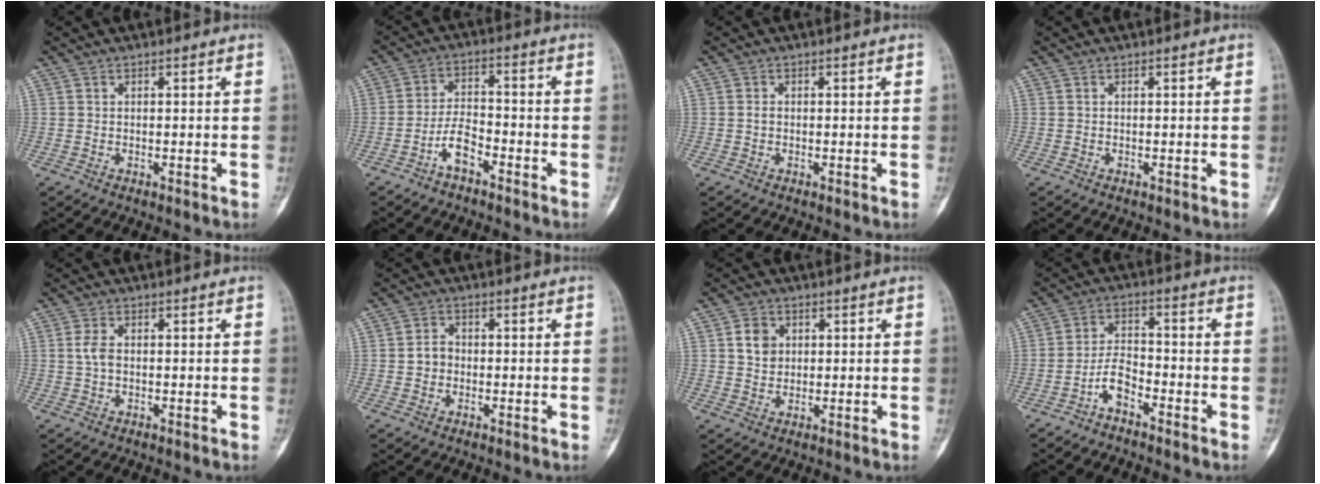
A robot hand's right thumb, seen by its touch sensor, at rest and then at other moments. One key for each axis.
{"total": 5.5, "fx": -3.5, "fy": 2.4, "fz": 3.6, "tx": -0.064, "ty": 0.032, "tz": -0.068}
{"total": 0.8, "fx": -0.1, "fy": 0.6, "fz": 0.5, "tx": -0.008, "ty": 0.002, "tz": -0.005}
{"total": 0.0}
{"total": 2.5, "fx": 0.1, "fy": 1.4, "fz": 2.1, "tx": -0.045, "ty": 0.004, "tz": -0.001}
{"total": 2.9, "fx": -0.4, "fy": 2.5, "fz": 1.5, "tx": -0.017, "ty": 0.012, "tz": -0.014}
{"total": 4.4, "fx": 1.2, "fy": 3.7, "fz": 2.2, "tx": -0.021, "ty": -0.003, "tz": 0.020}
{"total": 5.2, "fx": -3.4, "fy": 2.4, "fz": 3.1, "tx": -0.053, "ty": 0.036, "tz": -0.070}